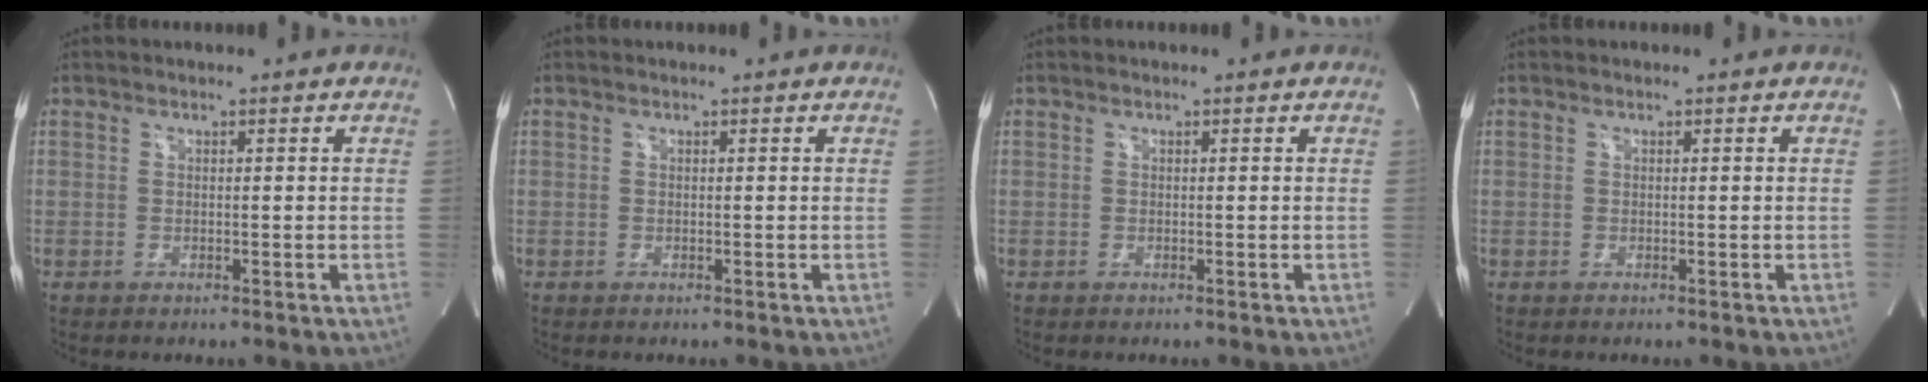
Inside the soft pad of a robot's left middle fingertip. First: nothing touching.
{"total": 0.0}
{"total": 0.0}
{"total": 0.0}